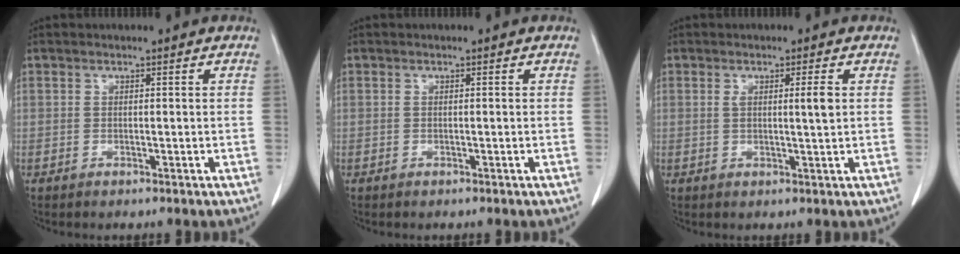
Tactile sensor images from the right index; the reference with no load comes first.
{"total": 0.0}
{"total": 2.8, "force": [0.6, -0.2, 2.7], "torque": [-0.046, -0.003, 0.010]}